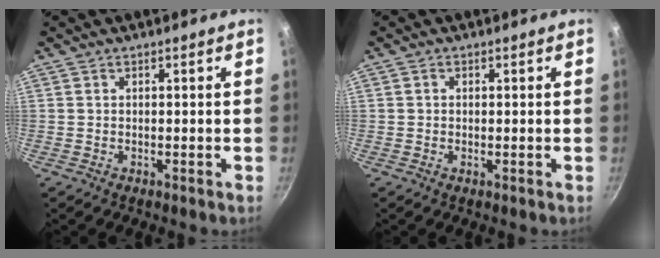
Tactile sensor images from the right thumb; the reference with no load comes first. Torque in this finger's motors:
{"motor_torque": [-0.76, -0.13, -0.31, -0.02, 0.05]}